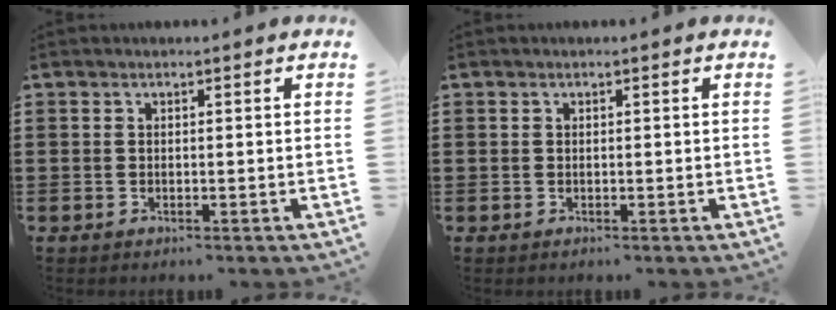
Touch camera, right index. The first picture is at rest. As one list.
[{"total": 0.0}]